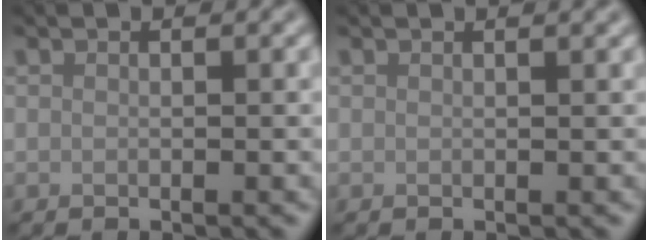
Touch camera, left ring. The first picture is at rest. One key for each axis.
{"total": 0.9, "fx": 0.7, "fy": 0.2, "fz": 0.5, "tx": -0.004, "ty": 0.003, "tz": 0.009}